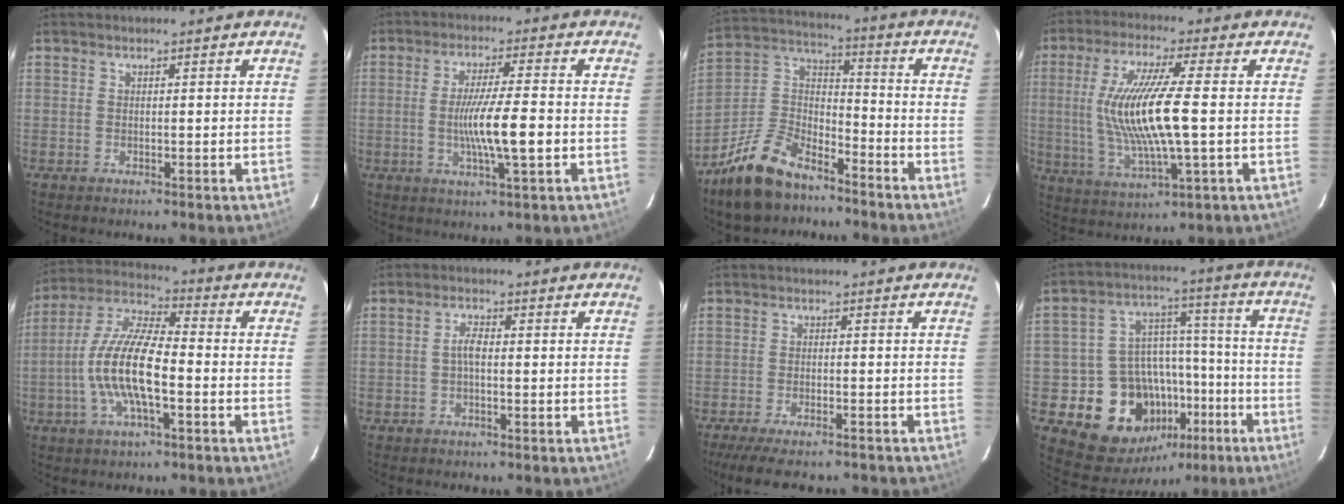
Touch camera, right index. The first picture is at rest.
{"total": 9.0, "force": [-1.7, 0.3, 8.9], "torque": [-0.154, -0.011, -0.029]}
{"total": 16.3, "force": [-11.5, 7.7, 8.6], "torque": [-0.193, 0.018, -0.210]}
{"total": 14.8, "force": [0.1, 2.0, 14.7], "torque": [-0.283, -0.010, 0.010]}
{"total": 13.8, "force": [-3.3, 4.0, 12.8], "torque": [-0.260, 0.003, -0.069]}
{"total": 2.2, "force": [-0.3, 0.8, 2.0], "torque": [-0.042, 0.007, -0.006]}
{"total": 11.3, "force": [-9.8, 2.3, 5.3], "torque": [-0.117, -0.026, -0.150]}
{"total": 17.8, "force": [-7.8, 14.0, 7.6], "torque": [-0.152, 0.050, -0.088]}